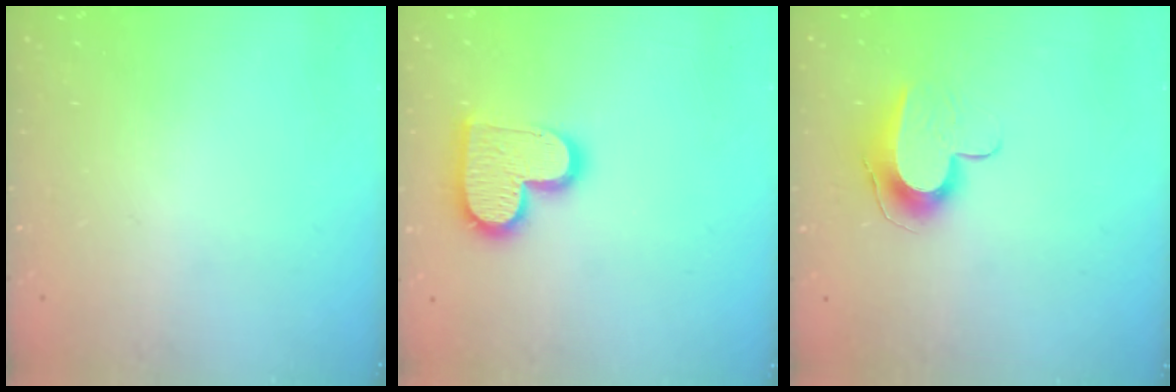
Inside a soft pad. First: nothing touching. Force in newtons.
{"total": 14.2, "press": 14.2, "slide": 0.9}
{"total": 9.6, "press": 9.6, "slide": 0.1}